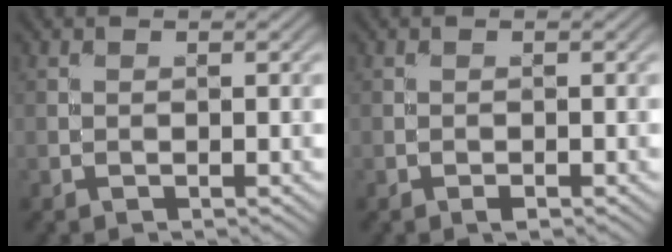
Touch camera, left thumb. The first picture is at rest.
{"total": 0.6, "force": [-0.4, 0.2, 0.4], "torque": [-0.006, 0.001, -0.009]}